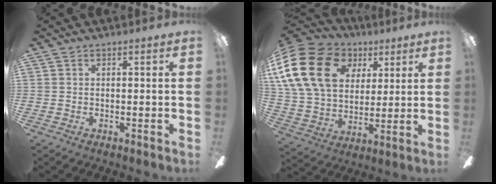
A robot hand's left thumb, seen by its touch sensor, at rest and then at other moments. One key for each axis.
{"total": 23.3, "fx": 8.3, "fy": 16.7, "fz": 14.0, "tx": -0.285, "ty": -0.015, "tz": 0.150}